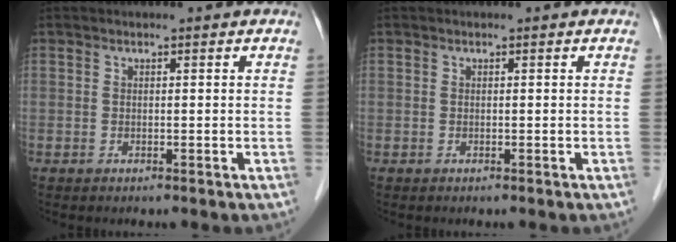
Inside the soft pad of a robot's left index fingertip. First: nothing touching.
{"total": 0.0}